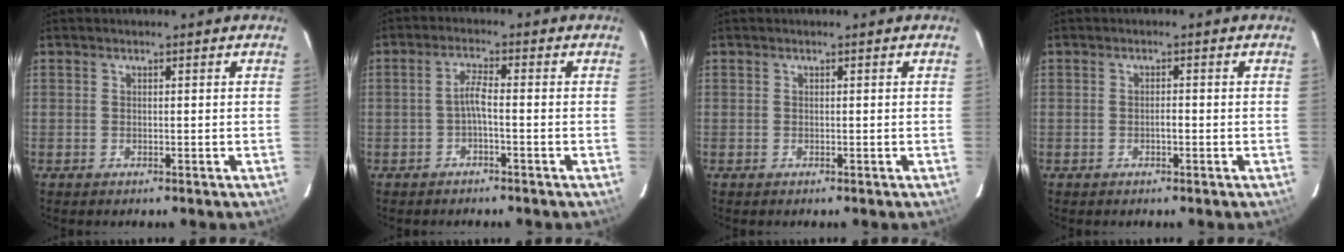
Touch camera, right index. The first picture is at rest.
{"total": 2.6, "force": [-1.1, 0.1, 2.4], "torque": [-0.051, 0.006, -0.024]}
{"total": 0.0}
{"total": 1.0, "force": [-0.5, 0.2, 0.8], "torque": [-0.014, 0.002, -0.009]}